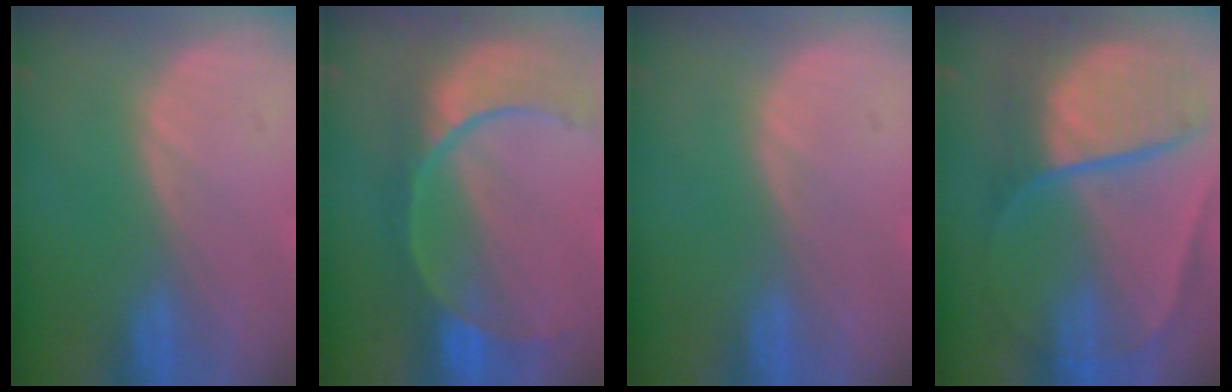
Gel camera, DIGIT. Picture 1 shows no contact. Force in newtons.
{"total": 11.2, "press": 9.4, "slide": 6.1}
{"total": 0.0}
{"total": 10.8, "press": 10.7, "slide": 1.0}